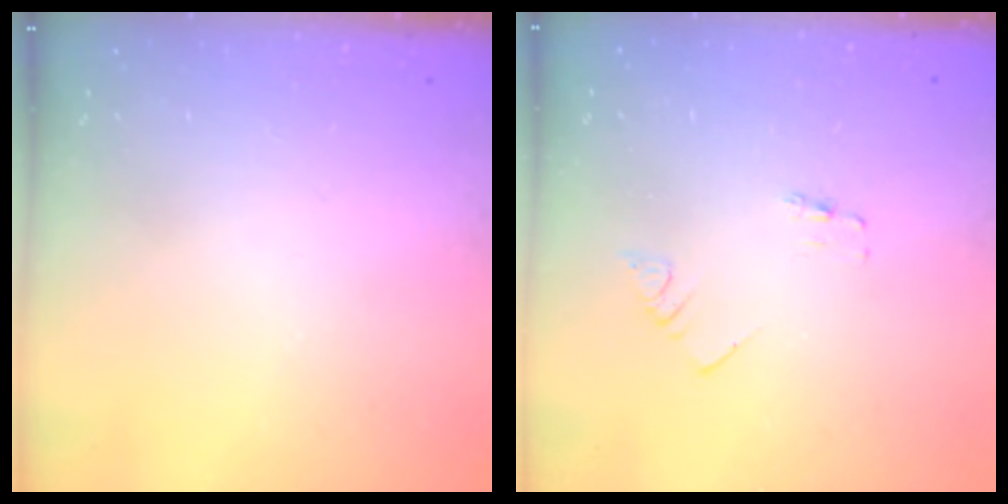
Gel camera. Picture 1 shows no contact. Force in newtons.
{"total": 0.0}